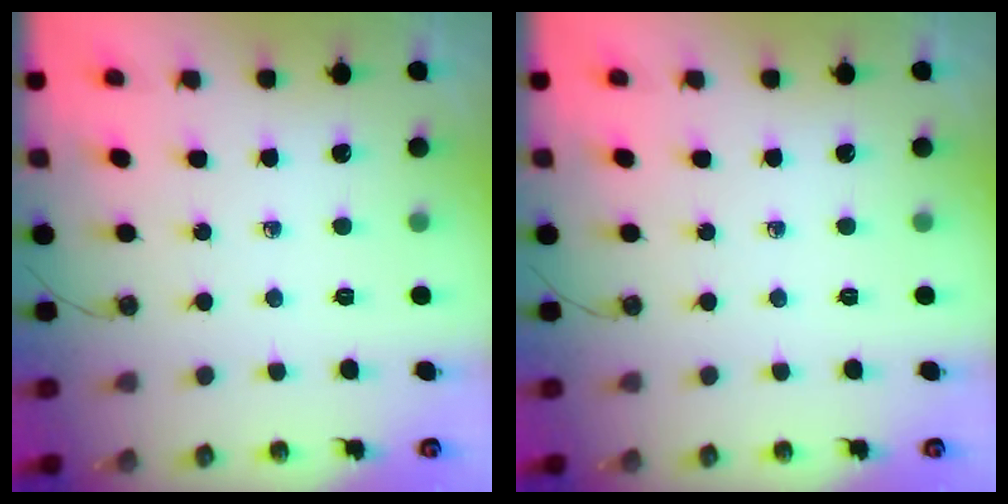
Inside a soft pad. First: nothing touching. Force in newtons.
{"total": 0.0}